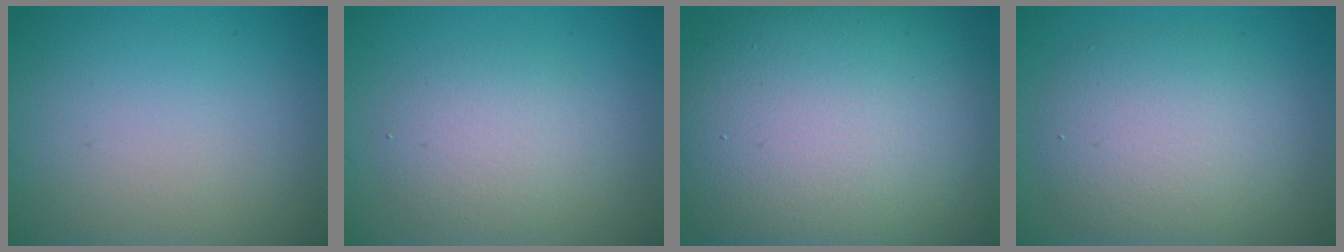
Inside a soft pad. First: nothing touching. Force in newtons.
{"total": 3.2, "press": 3.2, "slide": 0.3}
{"total": 16.5, "press": 16.5, "slide": 0.3}
{"total": 6.0, "press": 6.0, "slide": 0.3}